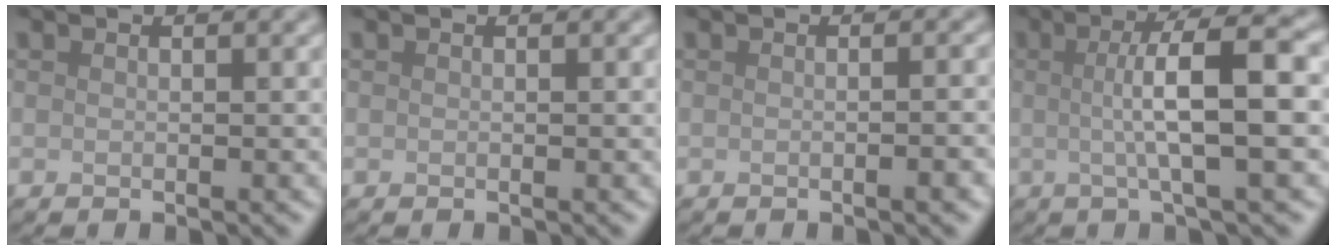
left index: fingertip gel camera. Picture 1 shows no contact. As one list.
[{"total": 0.0}, {"total": 2.2, "force": [-0.5, 0.7, 2.0], "torque": [-0.012, 0.005, -0.005]}, {"total": 7.5, "force": [0.6, 1.5, 7.3], "torque": [-0.106, 0.012, 0.003]}]